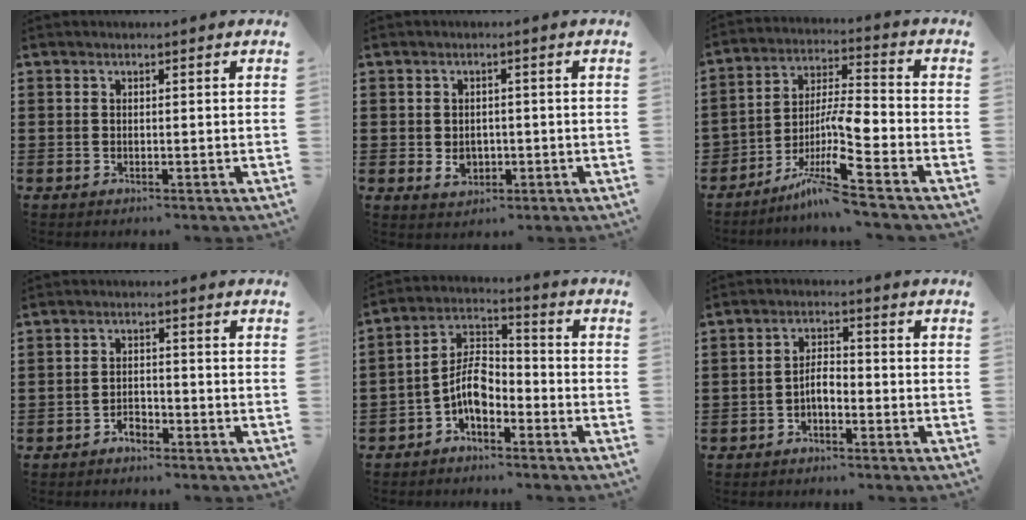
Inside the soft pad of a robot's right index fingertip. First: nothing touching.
{"total": 2.8, "force": [-0.5, 2.2, 1.7], "torque": [-0.029, 0.000, -0.012]}
{"total": 9.6, "force": [-6.1, 0.7, 7.4], "torque": [-0.151, -0.017, -0.124]}
{"total": 2.2, "force": [-1.8, 0.9, 0.8], "torque": [-0.020, 0.003, -0.038]}
{"total": 6.8, "force": [-3.2, 3.5, 4.9], "torque": [-0.108, 0.008, -0.066]}
{"total": 2.8, "force": [-1.4, 1.2, 2.2], "torque": [-0.041, 0.008, -0.028]}